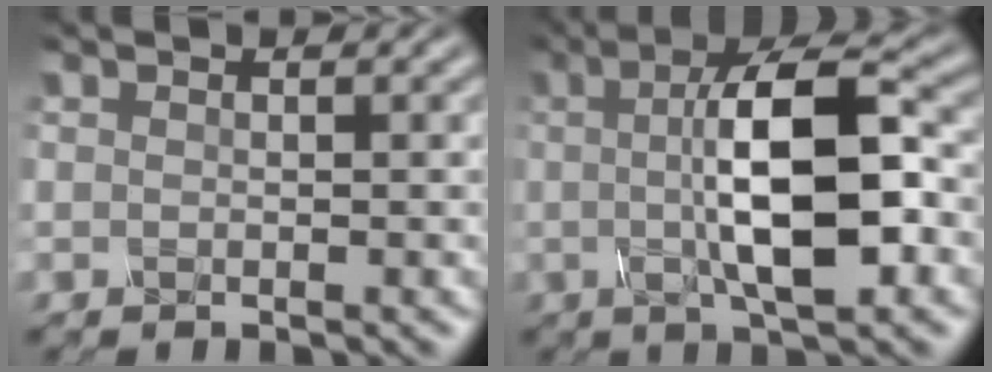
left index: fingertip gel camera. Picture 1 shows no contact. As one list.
[{"total": 9.7, "force": [0.3, 2.8, 9.3], "torque": [-0.144, 0.008, 0.001]}]